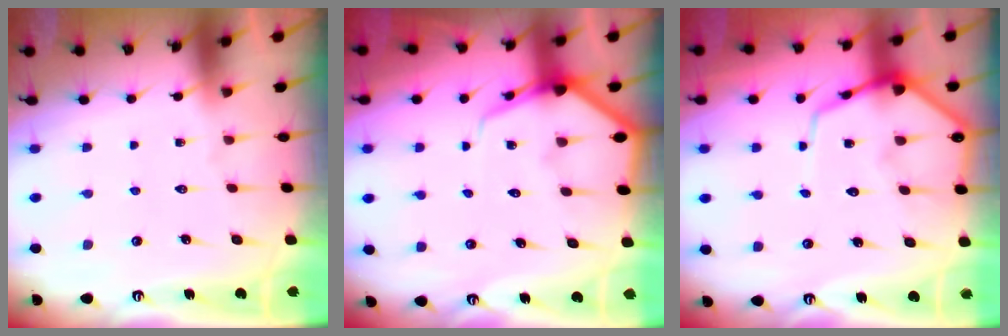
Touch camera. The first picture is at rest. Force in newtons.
{"total": 7.0, "press": 6.9, "slide": 0.7}
{"total": 10.0, "press": 9.9, "slide": 0.8}